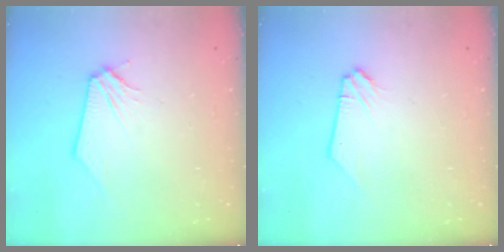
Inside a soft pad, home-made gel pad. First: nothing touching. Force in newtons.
{"total": 0.0}